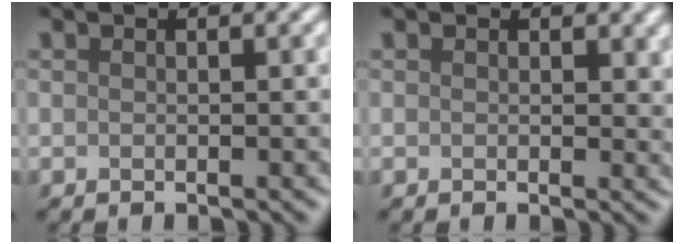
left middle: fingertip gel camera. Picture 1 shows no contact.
{"total": 1.4, "force": [0.6, 0.9, 0.9], "torque": [-0.006, -0.003, 0.004]}